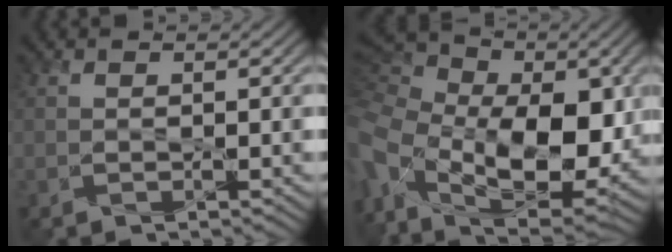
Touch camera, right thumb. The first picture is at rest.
{"total": 19.7, "force": [-1.8, 13.4, 14.3], "torque": [-0.312, -0.046, 0.015]}